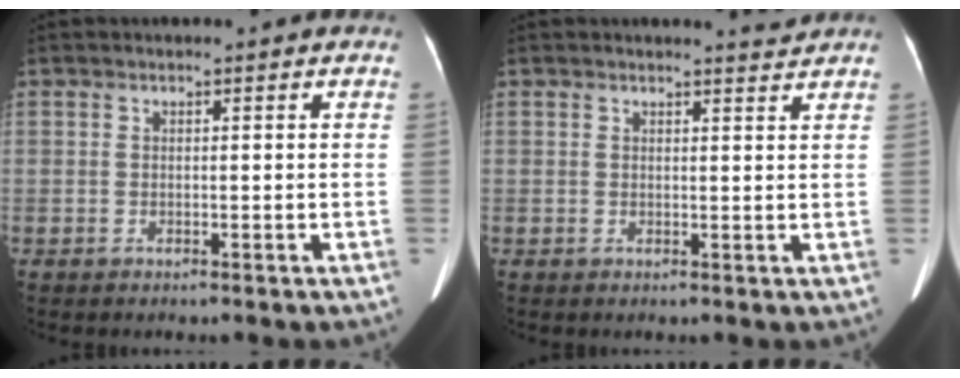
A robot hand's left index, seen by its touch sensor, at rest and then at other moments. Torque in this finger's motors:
{"motor_torque": [0.06, -0.47, -0.12, 0.00]}